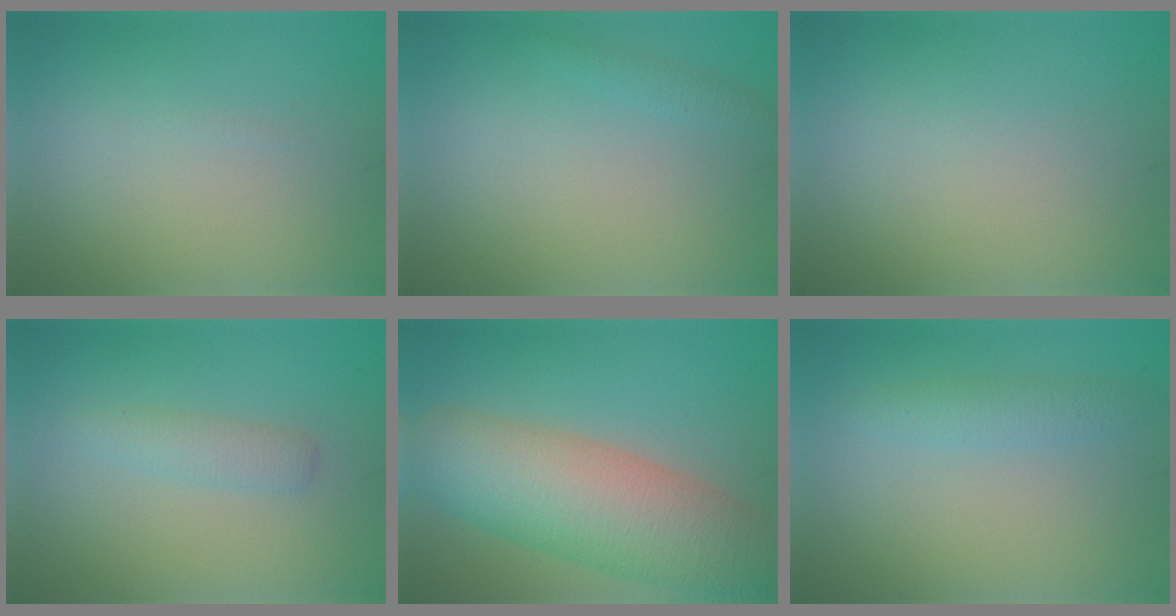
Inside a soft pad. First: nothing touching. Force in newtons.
{"total": 0.8, "press": 0.8, "slide": 0.2}
{"total": 0.0}
{"total": 1.8, "press": 1.8, "slide": 0.1}
{"total": 11.8, "press": 11.8, "slide": 0.5}
{"total": 2.0, "press": 2.0, "slide": 0.1}